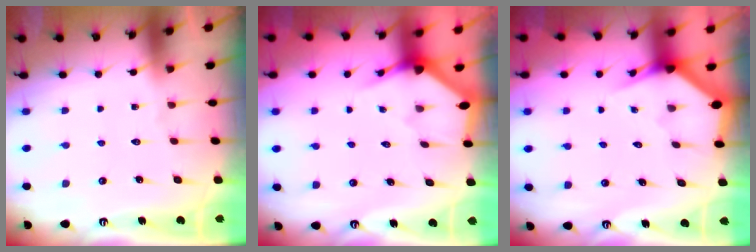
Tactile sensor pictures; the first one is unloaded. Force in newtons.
{"total": 3.0, "press": 3.0, "slide": 0.2}
{"total": 2.9, "press": 2.9, "slide": 0.1}